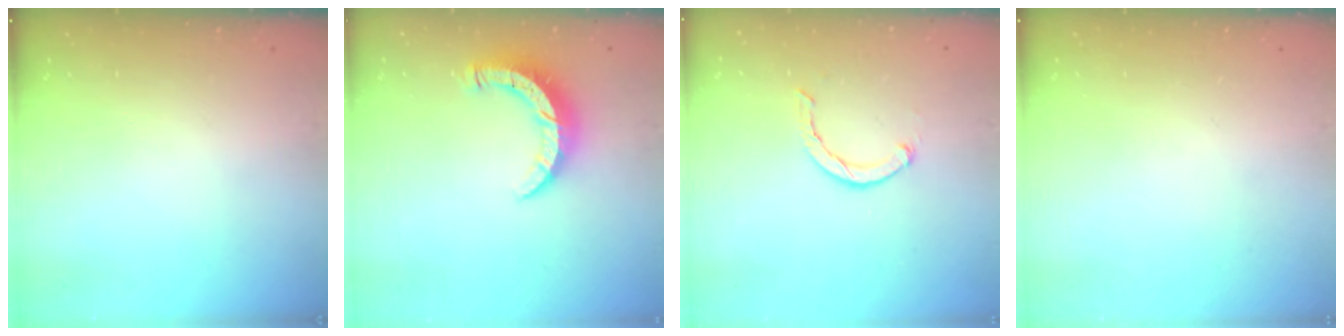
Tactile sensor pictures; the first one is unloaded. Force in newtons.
{"total": 8.4, "press": 8.3, "slide": 0.6}
{"total": 1.9, "press": 1.9, "slide": 0.3}
{"total": 0.0}